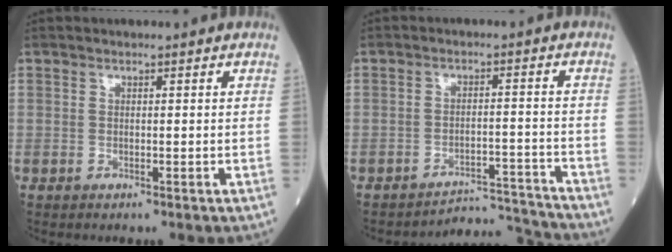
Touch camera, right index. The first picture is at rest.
{"total": 7.4, "force": [-7.0, -1.4, -1.9], "torque": [0.034, 0.017, -0.106]}